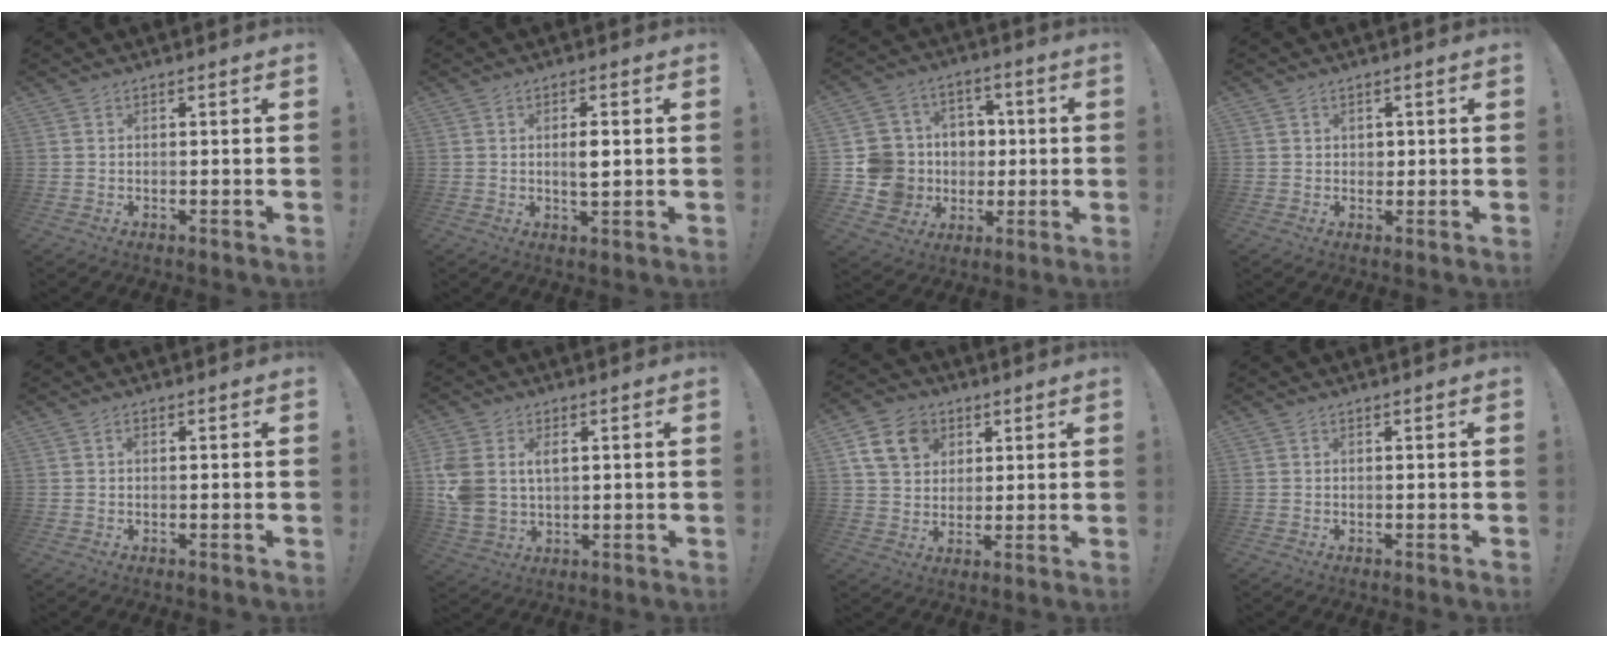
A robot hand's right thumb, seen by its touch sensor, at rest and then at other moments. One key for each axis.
{"total": 4.0, "fx": 0.2, "fy": 1.5, "fz": 3.7, "tx": -0.052, "ty": -0.005, "tz": 0.000}
{"total": 15.5, "fx": -1.6, "fy": 14.8, "fz": 4.2, "tx": -0.076, "ty": 0.015, "tz": 0.006}
{"total": 1.6, "fx": 0.4, "fy": 1.5, "fz": 0.2, "tx": 0.010, "ty": -0.003, "tz": 0.004}
{"total": 0.6, "fx": -0.2, "fy": 0.4, "fz": 0.4, "tx": -0.003, "ty": 0.003, "tz": -0.005}
{"total": 8.3, "fx": 2.5, "fy": 6.2, "fz": 4.9, "tx": -0.092, "ty": -0.006, "tz": 0.050}
{"total": 12.0, "fx": 5.1, "fy": 9.5, "fz": 5.4, "tx": -0.080, "ty": -0.015, "tz": 0.103}
{"total": 0.0}